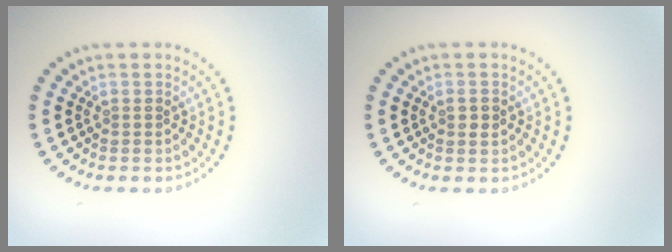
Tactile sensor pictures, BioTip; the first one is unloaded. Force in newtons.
{"total": 1.0, "press": 1.0, "slide": 0.2}